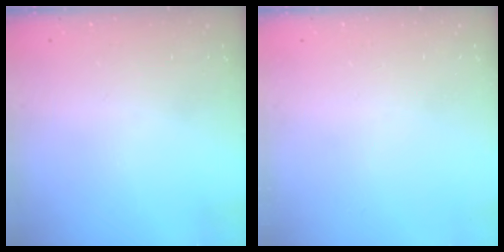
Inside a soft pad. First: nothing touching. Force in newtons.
{"total": 0.0}